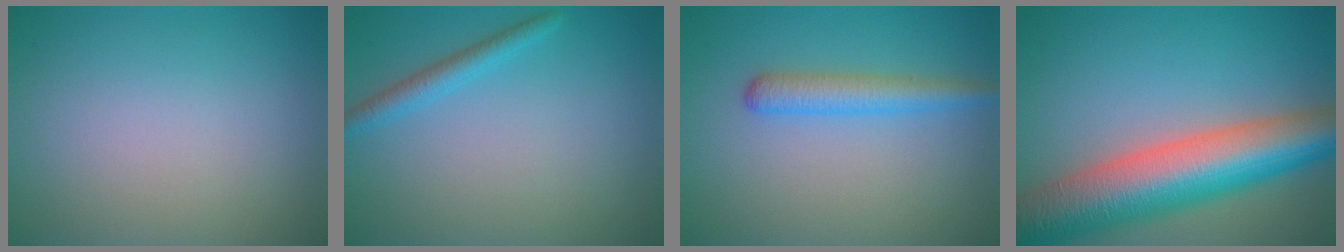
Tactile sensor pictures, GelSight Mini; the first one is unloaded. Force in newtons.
{"total": 1.9, "press": 1.9, "slide": 0.2}
{"total": 2.9, "press": 2.9, "slide": 0.1}
{"total": 11.8, "press": 11.7, "slide": 0.4}